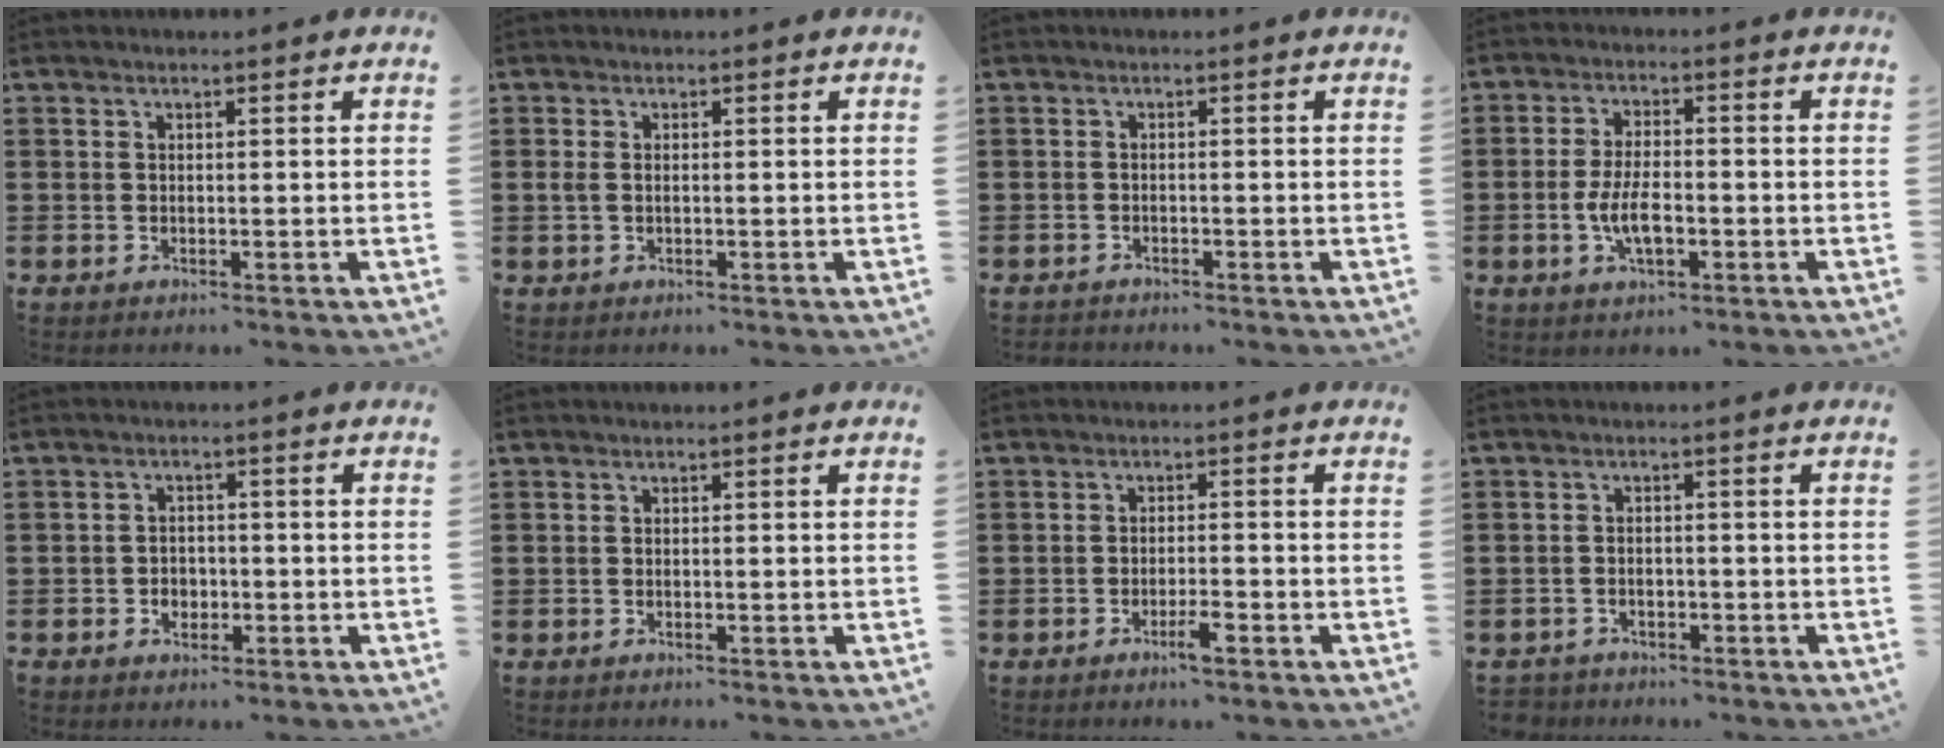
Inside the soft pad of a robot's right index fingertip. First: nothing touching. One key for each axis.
{"total": 1.4, "fx": 0.1, "fy": 0.9, "fz": 1.1, "tx": -0.030, "ty": 0.004, "tz": -0.002}
{"total": 0.9, "fx": -0.9, "fy": 0.2, "fz": -0.2, "tx": 0.001, "ty": 0.005, "tz": -0.020}
{"total": 5.8, "fx": -1.4, "fy": 2.6, "fz": 5.0, "tx": -0.113, "ty": -0.002, "tz": -0.031}
{"total": 2.3, "fx": -0.9, "fy": 2.0, "fz": 0.6, "tx": -0.018, "ty": 0.005, "tz": -0.021}
{"total": 0.0}
{"total": 3.0, "fx": -1.8, "fy": 0.6, "fz": 2.3, "tx": -0.038, "ty": 0.003, "tz": -0.032}
{"total": 1.6, "fx": -1.4, "fy": 0.7, "fz": -0.2, "tx": -0.003, "ty": 0.003, "tz": -0.033}